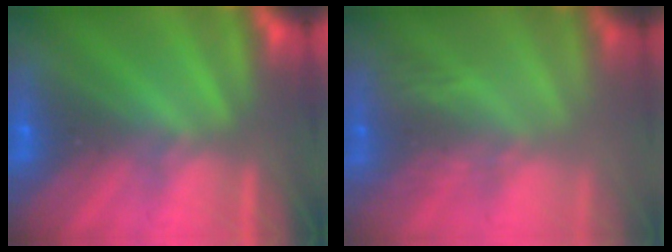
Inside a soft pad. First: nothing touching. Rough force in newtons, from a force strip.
{"total": 3.4}